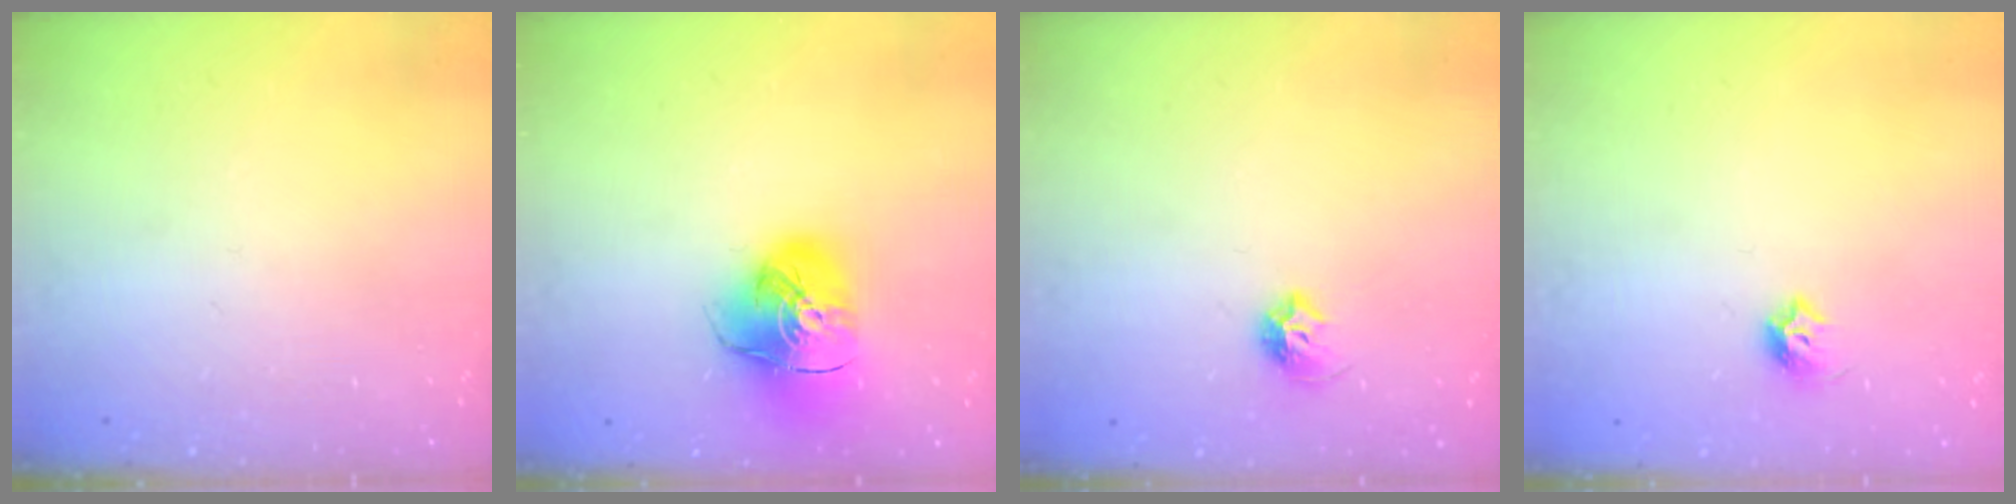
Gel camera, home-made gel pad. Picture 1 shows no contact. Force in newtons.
{"total": 16.1, "press": 16.0, "slide": 2.1}
{"total": 7.0, "press": 6.9, "slide": 0.8}
{"total": 6.8, "press": 6.8, "slide": 1.0}